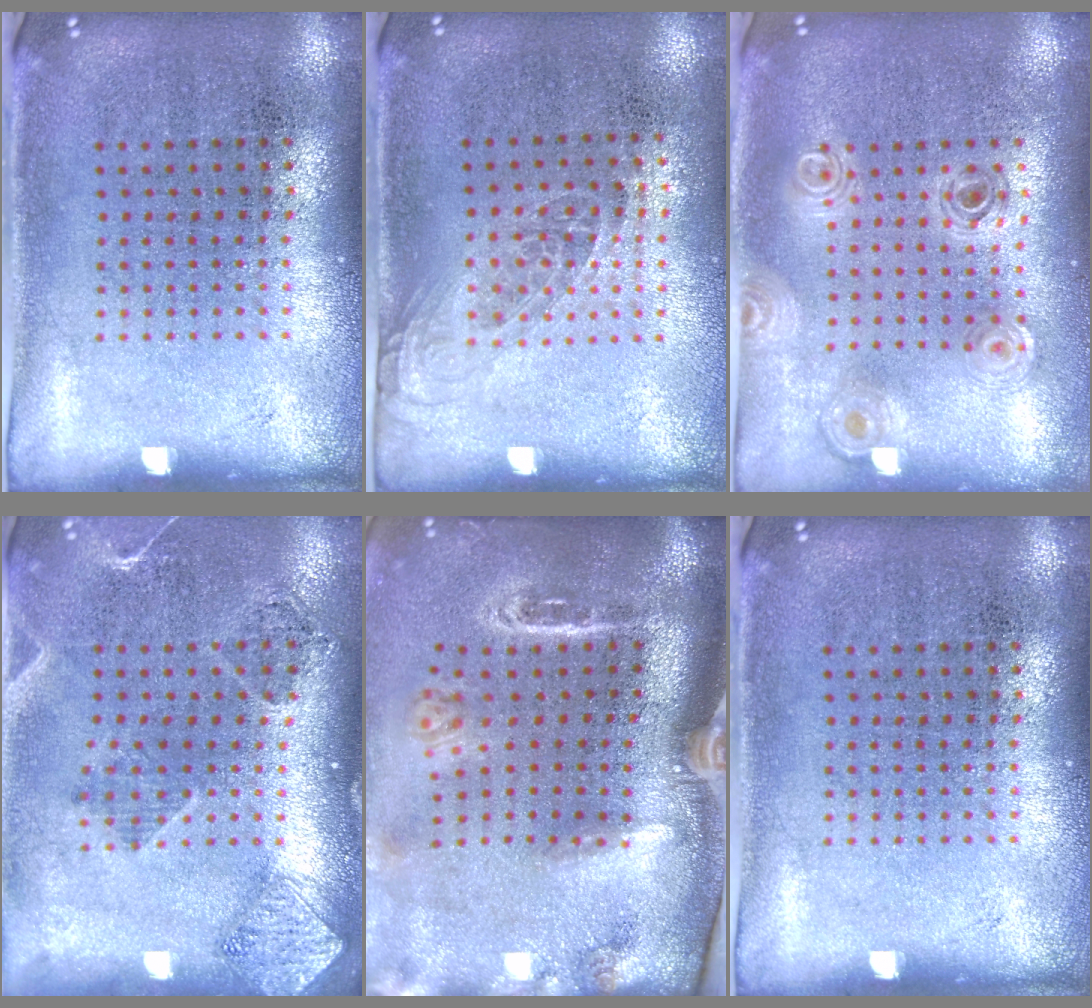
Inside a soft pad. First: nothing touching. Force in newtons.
{"total": 1.2, "press": 1.0, "slide": 0.7}
{"total": 0.8, "press": 0.8, "slide": 0.1}
{"total": 1.5, "press": 1.4, "slide": 0.5}
{"total": 3.3, "press": 2.2, "slide": 2.4}
{"total": 0.0}